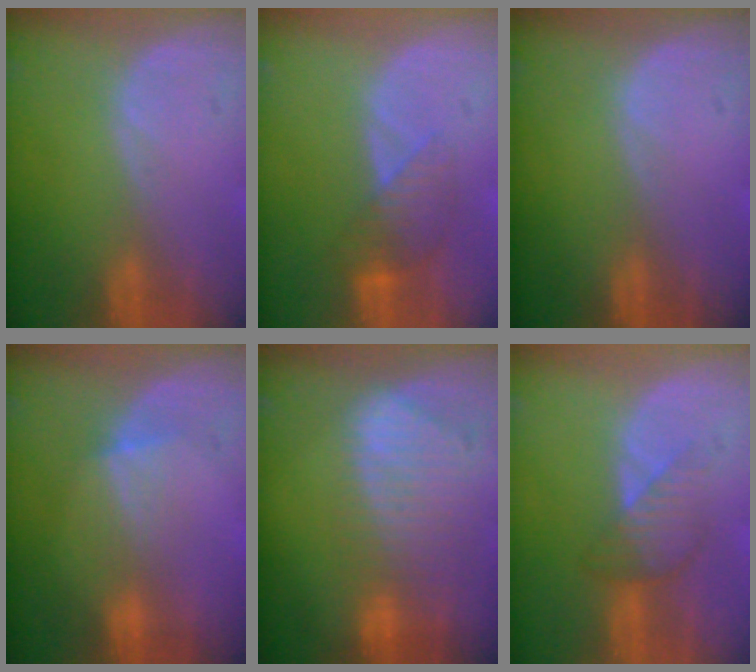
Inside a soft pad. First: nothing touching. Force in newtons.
{"total": 4.2, "press": 4.2, "slide": 0.5}
{"total": 0.0}
{"total": 3.8, "press": 3.6, "slide": 1.2}
{"total": 9.1, "press": 8.0, "slide": 4.4}
{"total": 4.0, "press": 4.0, "slide": 0.1}